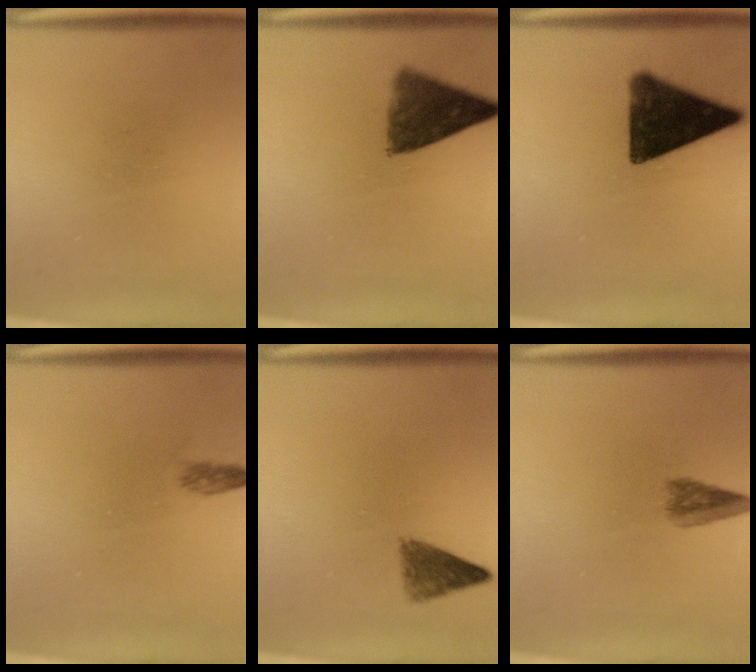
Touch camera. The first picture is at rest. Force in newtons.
{"total": 8.6}
{"total": 14.4}
{"total": 1.3}
{"total": 3.4}
{"total": 3.0}